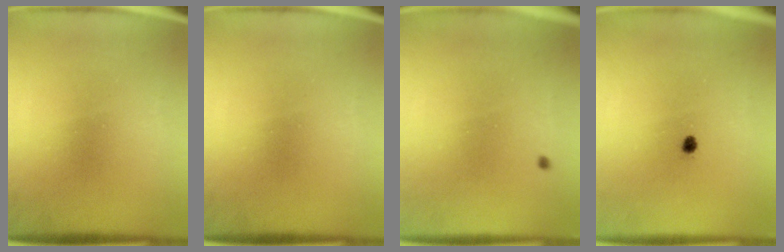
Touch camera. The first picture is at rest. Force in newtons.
{"total": 0.0}
{"total": 0.6}
{"total": 1.0}